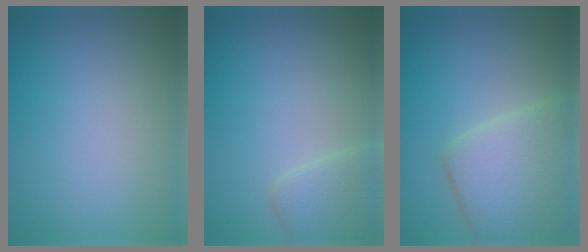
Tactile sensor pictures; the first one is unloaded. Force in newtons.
{"total": 2.3, "press": 2.3, "slide": 0.1}
{"total": 6.1, "press": 6.1, "slide": 0.2}